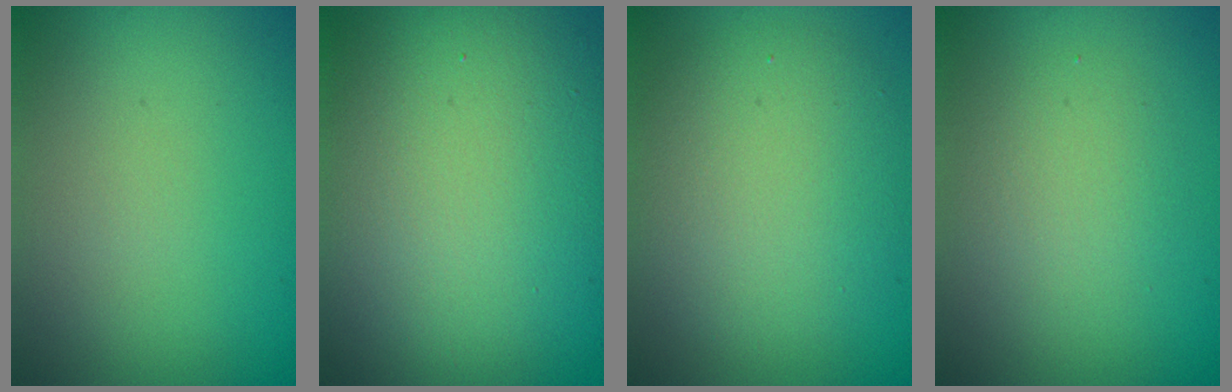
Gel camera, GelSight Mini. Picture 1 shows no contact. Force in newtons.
{"total": 15.1, "press": 15.1, "slide": 0.9}
{"total": 6.0, "press": 6.0, "slide": 0.5}
{"total": 2.6, "press": 2.6, "slide": 0.1}